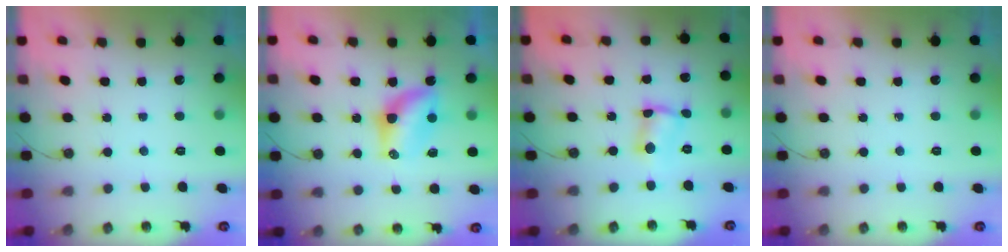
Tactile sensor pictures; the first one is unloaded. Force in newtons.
{"total": 9.0, "press": 8.1, "slide": 4.0}
{"total": 4.3, "press": 4.3, "slide": 0.2}
{"total": 0.0}